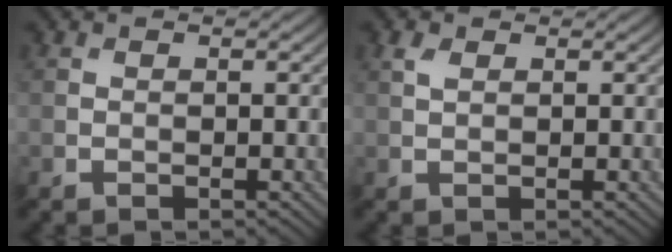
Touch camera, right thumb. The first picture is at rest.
{"total": 1.2, "force": [0.6, 0.7, 0.8], "torque": [-0.023, 0.003, 0.012]}